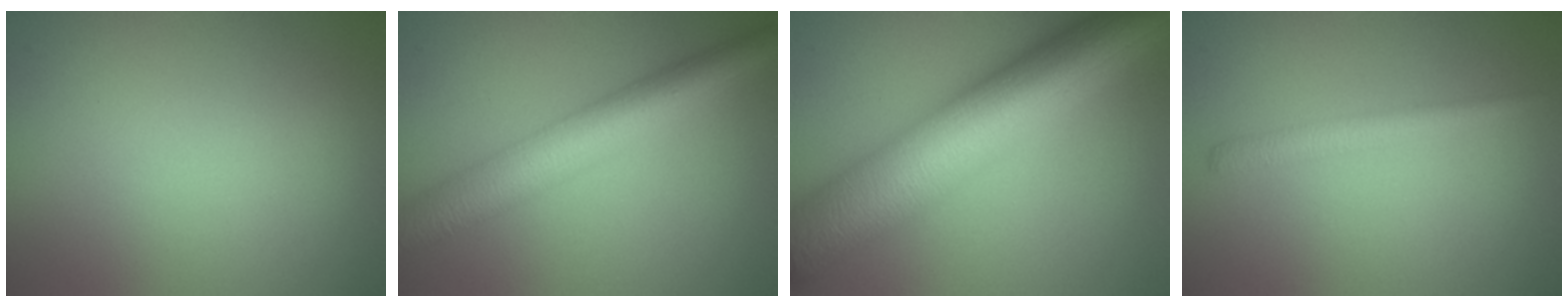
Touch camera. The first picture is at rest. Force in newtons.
{"total": 6.9, "press": 6.9, "slide": 0.1}
{"total": 13.4, "press": 13.4, "slide": 0.2}
{"total": 2.0, "press": 2.0, "slide": 0.0}